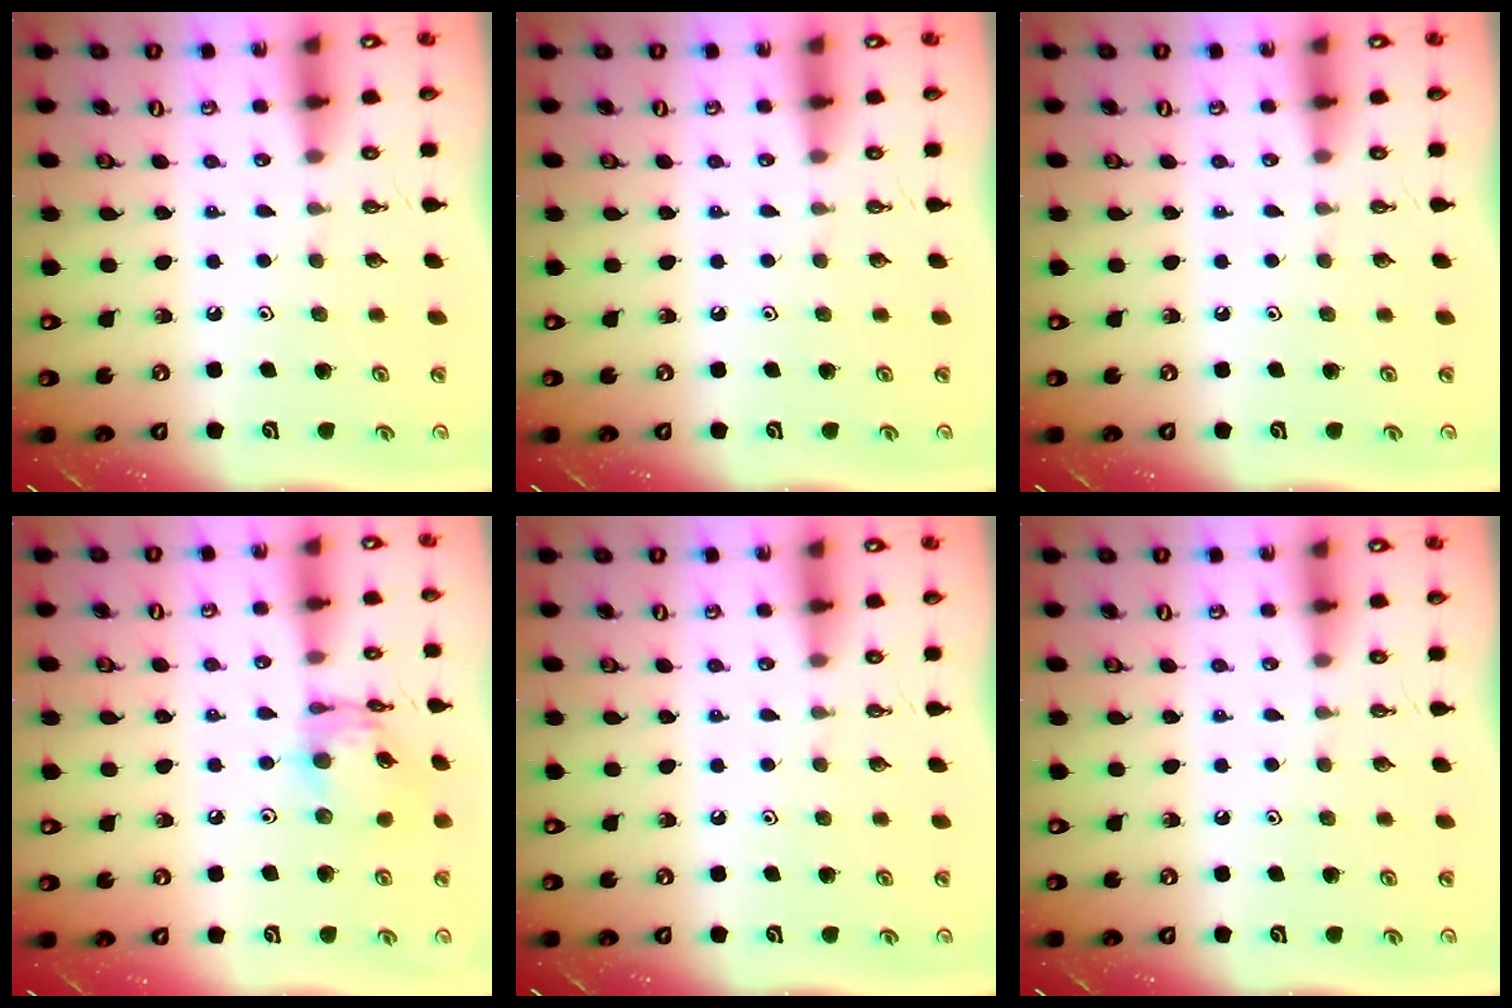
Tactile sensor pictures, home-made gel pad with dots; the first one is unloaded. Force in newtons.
{"total": 0.0}
{"total": 0.0}
{"total": 13.3, "press": 13.3, "slide": 1.2}
{"total": 0.0}
{"total": 0.0}